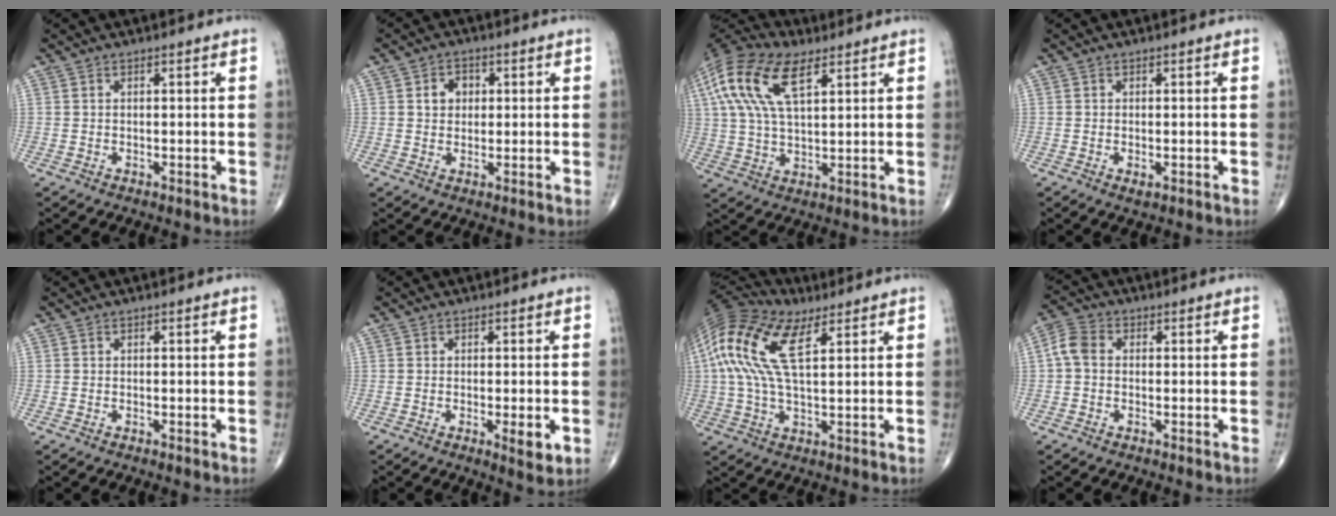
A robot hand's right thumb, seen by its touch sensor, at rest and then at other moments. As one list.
[{"total": 4.0, "force": [0.9, 3.3, 2.1], "torque": [-0.016, 0.005, 0.011]}, {"total": 17.5, "force": [7.5, 7.7, 13.8], "torque": [-0.292, 0.008, 0.137]}, {"total": 1.0, "force": [-0.3, 0.4, 0.9], "torque": [-0.016, -0.003, -0.003]}, {"total": 0.0}, {"total": 3.5, "force": [-0.8, 0.9, 3.3], "torque": [-0.050, -0.009, -0.012]}, {"total": 17.3, "force": [6.1, 7.1, 14.5], "torque": [-0.323, 0.015, 0.104]}, {"total": 4.5, "force": [0.0, 3.3, 3.0], "torque": [-0.063, 0.014, -0.010]}]